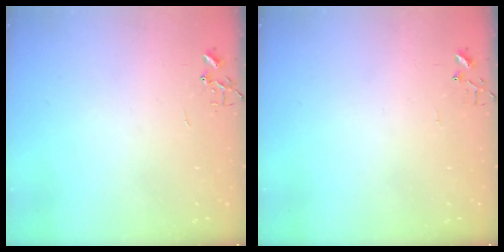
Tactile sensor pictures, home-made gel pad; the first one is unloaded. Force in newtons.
{"total": 4.2, "press": 4.2, "slide": 0.4}